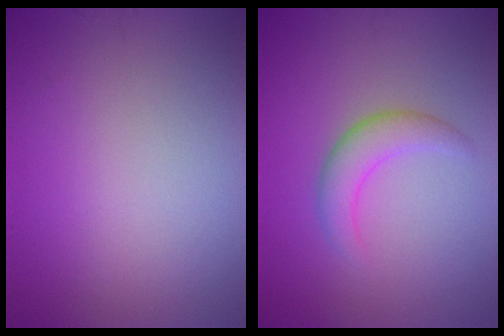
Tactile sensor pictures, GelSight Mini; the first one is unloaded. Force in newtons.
{"total": 2.8, "press": 2.8, "slide": 0.2}